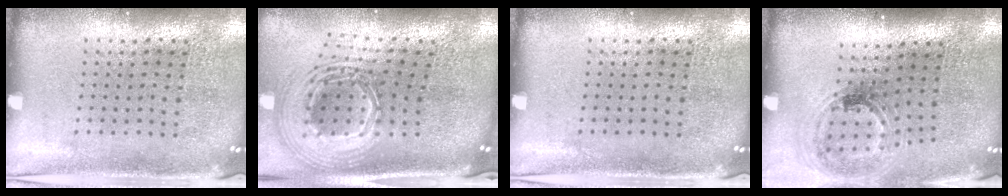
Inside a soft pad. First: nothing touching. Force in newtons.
{"total": 2.8, "press": 1.9, "slide": 2.0}
{"total": 0.0}
{"total": 1.1, "press": 1.1, "slide": 0.3}